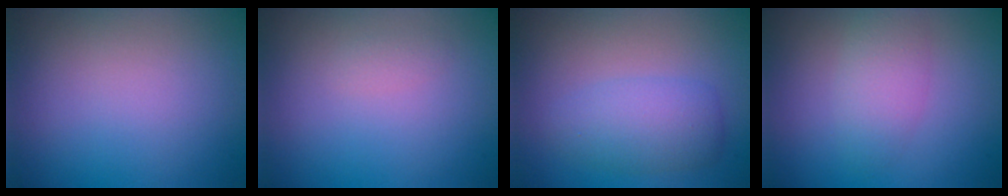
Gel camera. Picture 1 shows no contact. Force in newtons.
{"total": 0.7, "press": 0.7, "slide": 0.1}
{"total": 3.5, "press": 3.5, "slide": 0.2}
{"total": 2.8, "press": 2.8, "slide": 0.1}